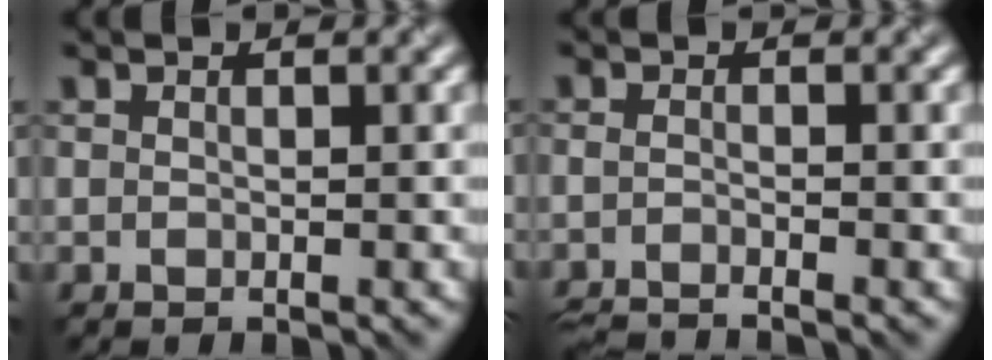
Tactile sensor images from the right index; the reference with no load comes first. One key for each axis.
{"total": 2.5, "fx": -2.2, "fy": 0.2, "fz": 1.0, "tx": -0.022, "ty": -0.009, "tz": -0.048}